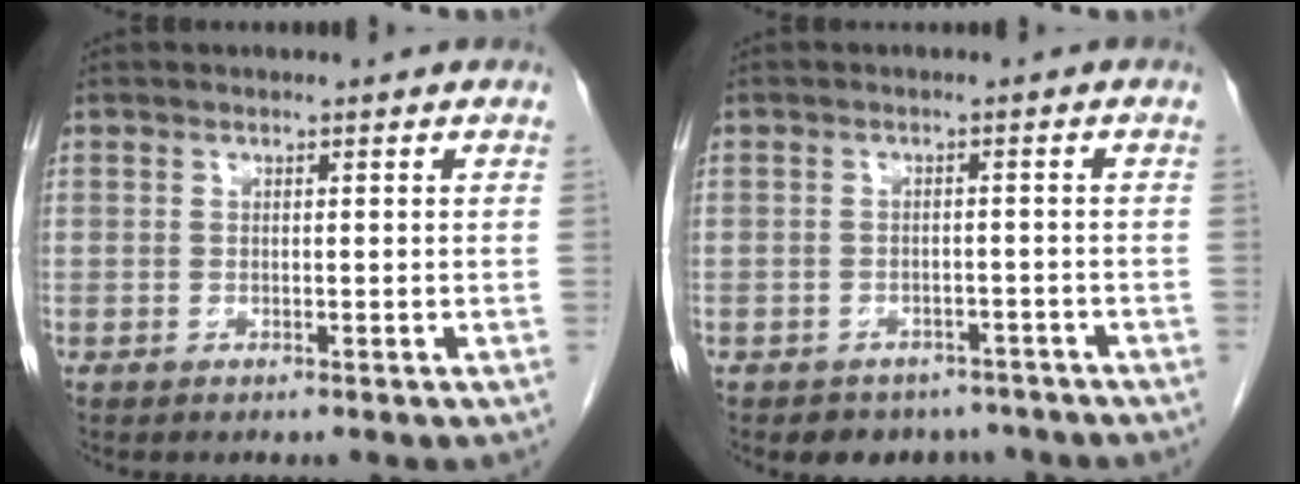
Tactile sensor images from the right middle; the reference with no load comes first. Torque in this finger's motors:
{"motor_torque": [0.01, -0.01, 0.02, 0.01]}